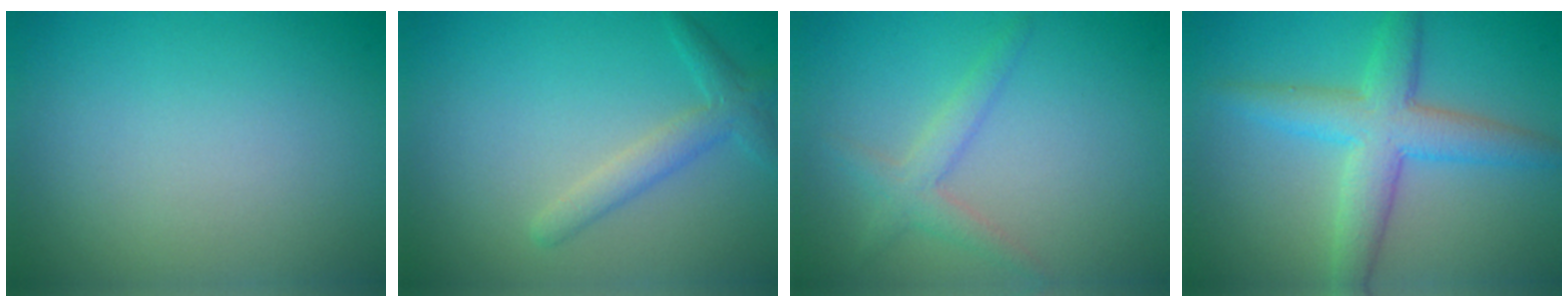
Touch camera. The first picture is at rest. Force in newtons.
{"total": 2.4, "press": 2.4, "slide": 0.2}
{"total": 2.2, "press": 2.2, "slide": 0.1}
{"total": 5.4, "press": 5.4, "slide": 0.0}